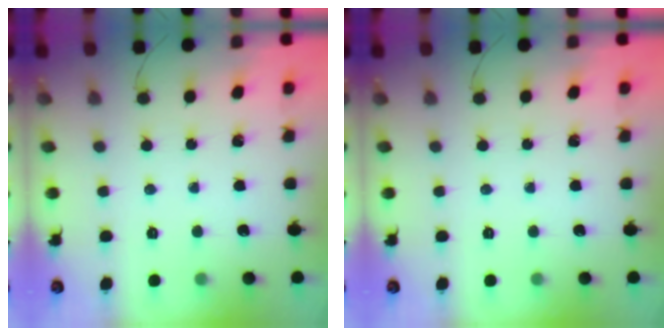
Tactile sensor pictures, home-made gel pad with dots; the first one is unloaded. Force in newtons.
{"total": 0.0}